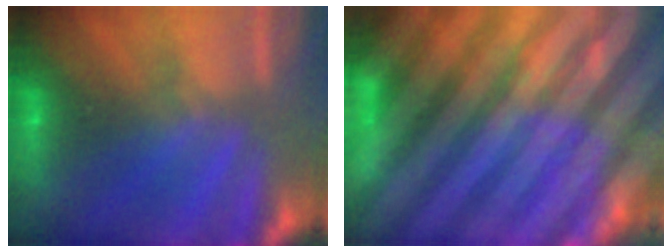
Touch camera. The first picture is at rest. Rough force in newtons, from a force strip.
{"total": 6.9}